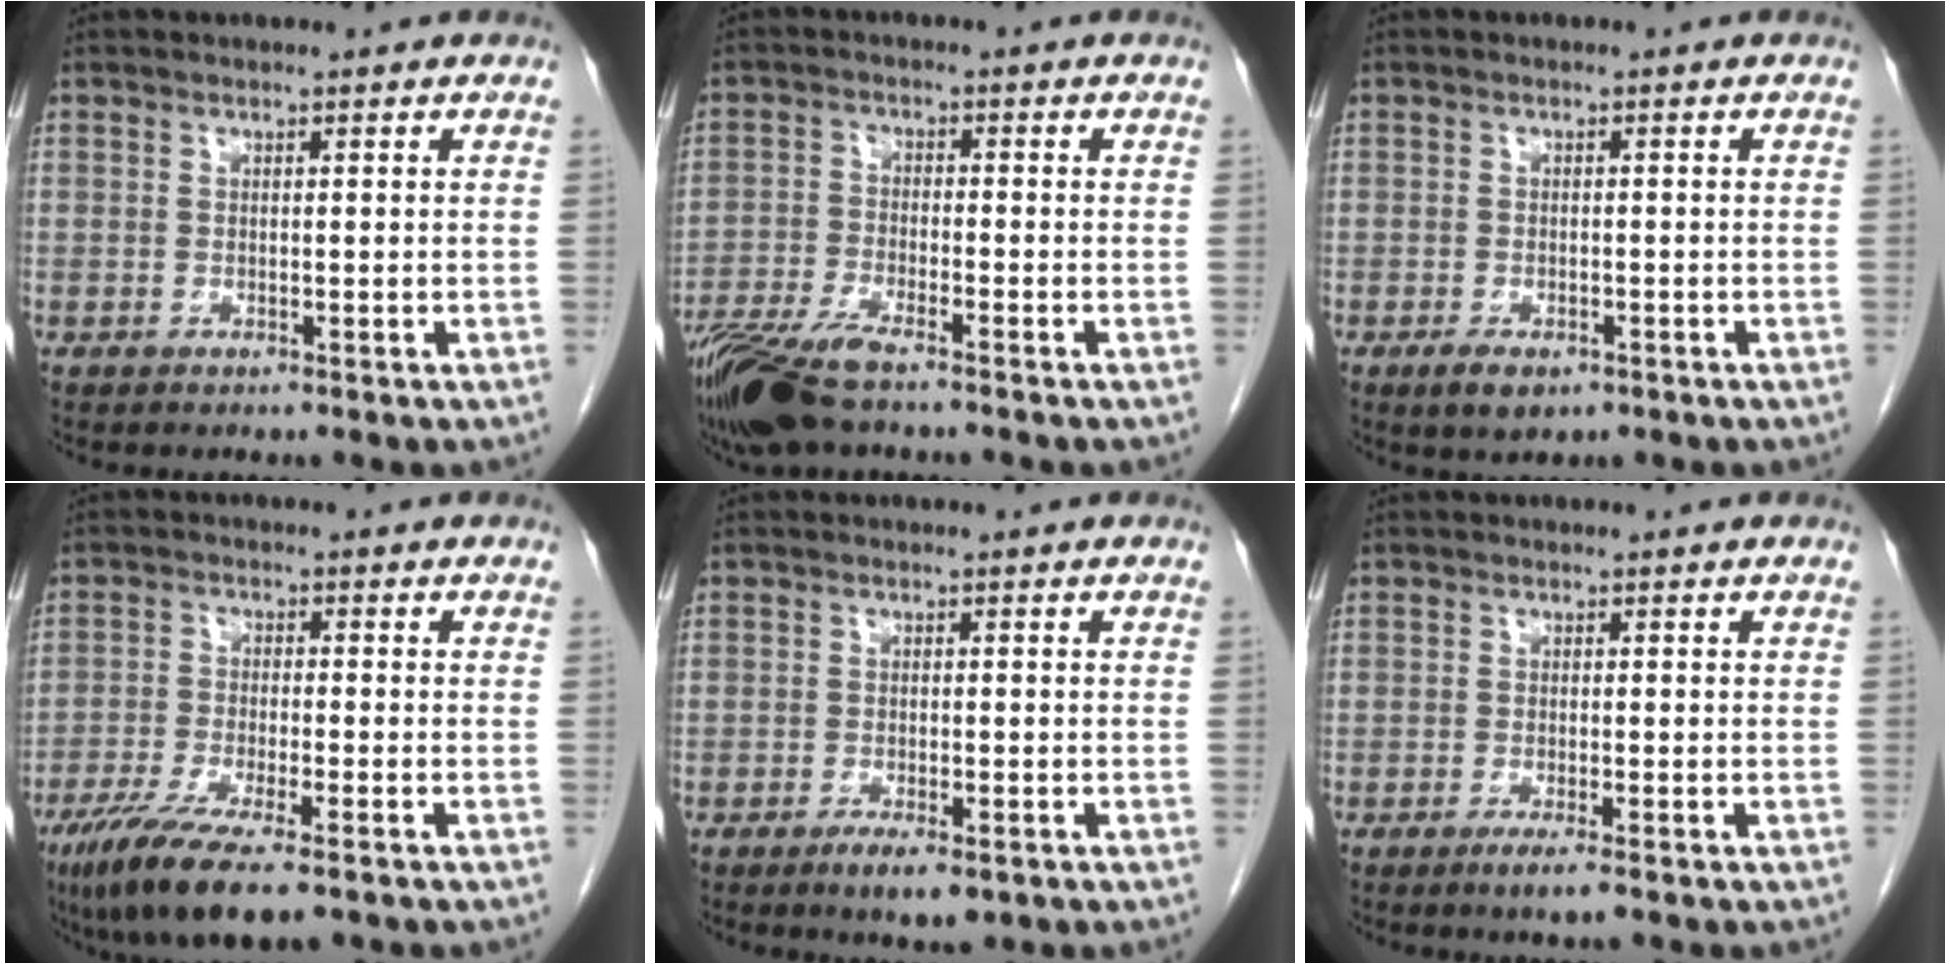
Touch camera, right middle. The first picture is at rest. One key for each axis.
{"total": 9.7, "fx": -7.4, "fy": 1.8, "fz": 6.1, "tx": -0.118, "ty": -0.021, "tz": -0.135}
{"total": 3.4, "fx": -1.9, "fy": 1.7, "fz": 2.2, "tx": -0.041, "ty": -0.004, "tz": -0.024}
{"total": 10.7, "fx": -7.3, "fy": 1.7, "fz": 7.6, "tx": -0.131, "ty": -0.025, "tz": -0.118}
{"total": 3.5, "fx": -2.1, "fy": 0.9, "fz": 2.6, "tx": -0.044, "ty": -0.004, "tz": -0.030}
{"total": 2.0, "fx": -1.3, "fy": 0.0, "fz": 1.6, "tx": -0.028, "ty": -0.005, "tz": -0.024}